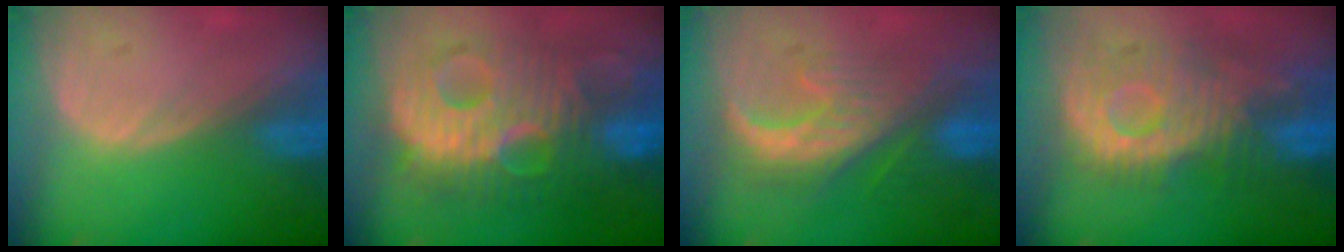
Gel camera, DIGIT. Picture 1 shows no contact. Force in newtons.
{"total": 13.1, "press": 13.1, "slide": 1.1}
{"total": 8.6, "press": 8.5, "slide": 1.0}
{"total": 10.6, "press": 9.9, "slide": 3.9}